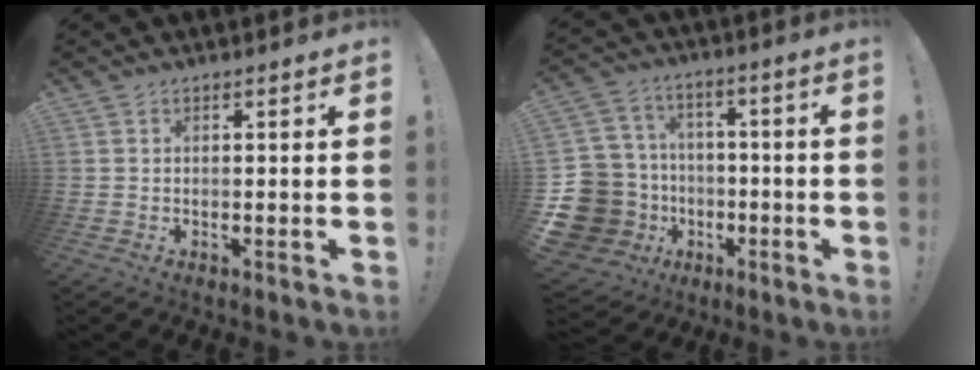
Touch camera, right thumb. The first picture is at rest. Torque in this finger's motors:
{"motor_torque": [1.21, 0.43, 0.06, -0.37, 0.00]}